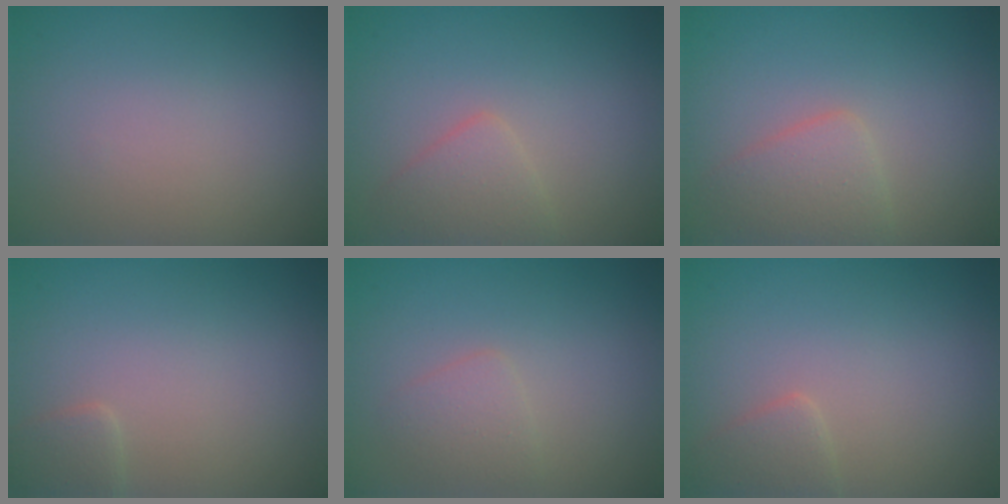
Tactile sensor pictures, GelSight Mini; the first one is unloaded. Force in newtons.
{"total": 2.3, "press": 2.3, "slide": 0.1}
{"total": 2.8, "press": 2.8, "slide": 0.1}
{"total": 1.4, "press": 1.4, "slide": 0.1}
{"total": 1.6, "press": 1.6, "slide": 0.1}
{"total": 1.7, "press": 1.7, "slide": 0.1}